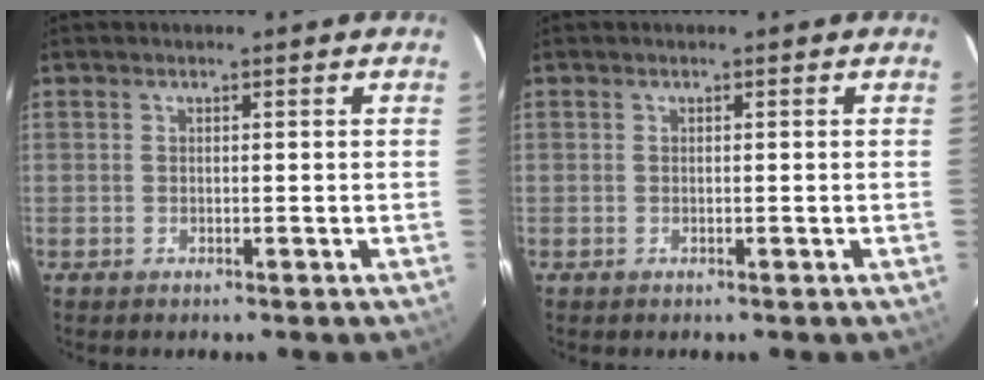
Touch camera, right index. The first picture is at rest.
{"total": 0.0}